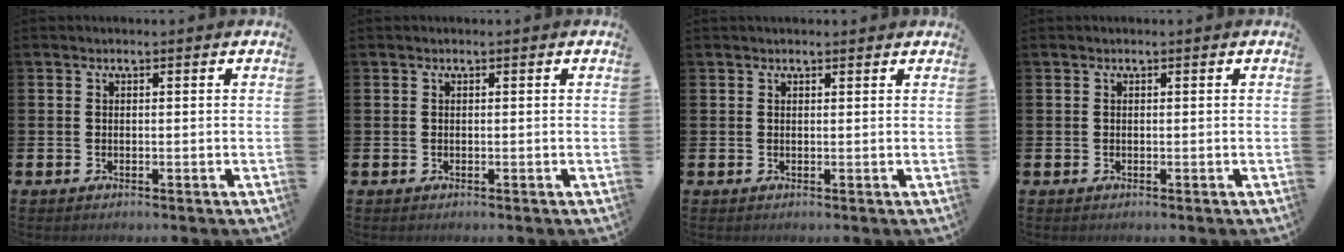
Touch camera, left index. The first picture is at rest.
{"total": 0.0}
{"total": 0.6, "force": [0.5, 0.2, 0.2], "torque": [0.006, -0.001, 0.008]}
{"total": 0.0}